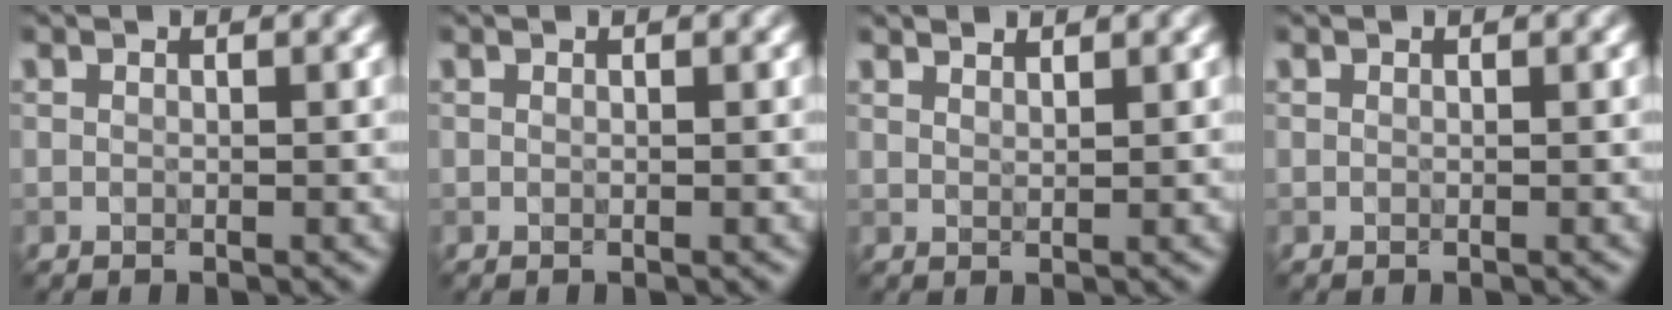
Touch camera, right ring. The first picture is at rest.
{"total": 0.0}
{"total": 1.2, "force": [1.2, 0.2, 0.0], "torque": [0.012, 0.005, 0.015]}
{"total": 0.0}